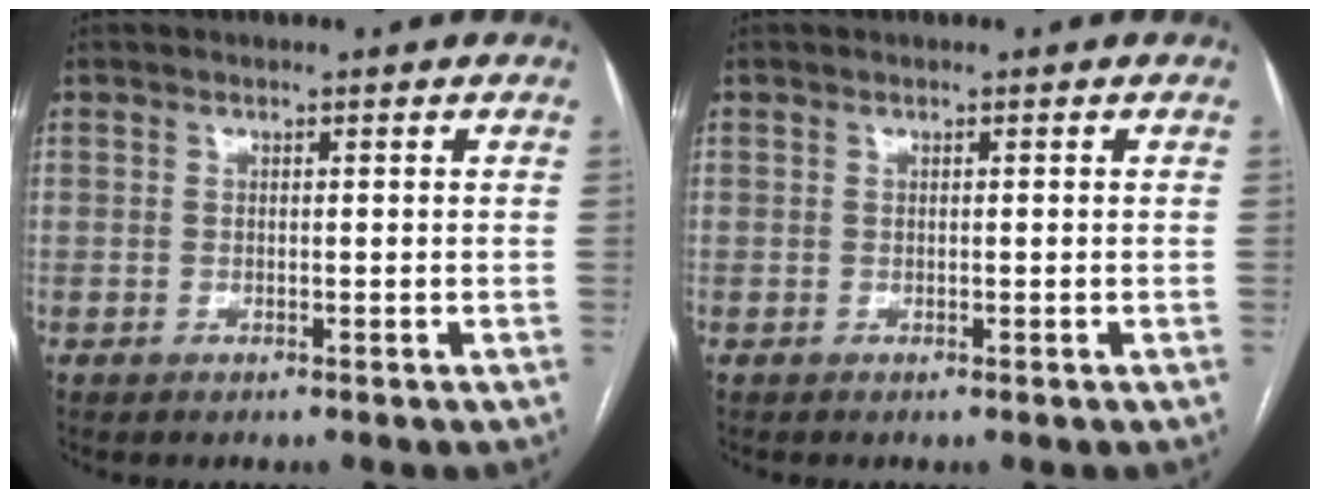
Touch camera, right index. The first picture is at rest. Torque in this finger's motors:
{"motor_torque": [-0.02, -0.05, 0.04, 0.01]}